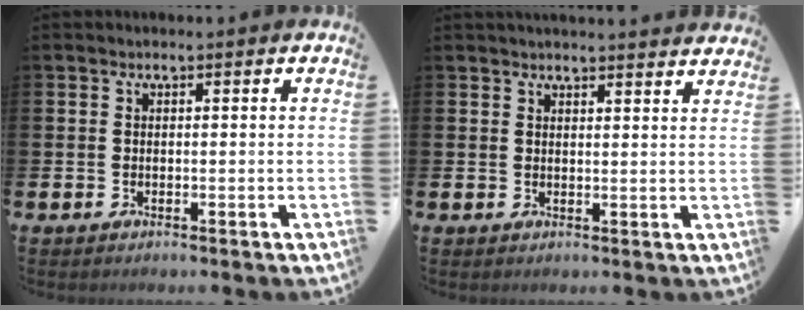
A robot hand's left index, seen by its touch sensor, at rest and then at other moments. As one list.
[{"total": 2.6, "force": [2.6, -0.2, -0.2], "torque": [0.004, -0.016, 0.048]}]